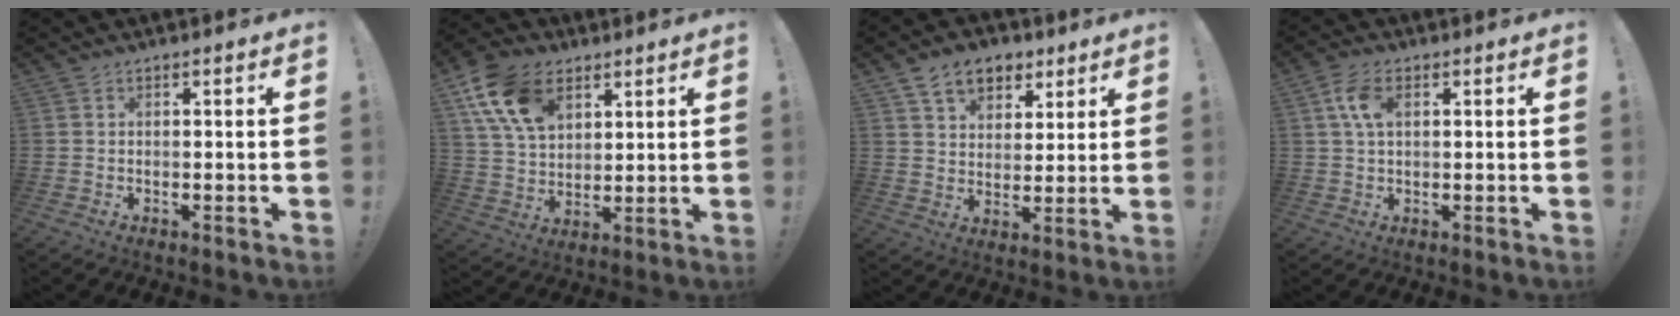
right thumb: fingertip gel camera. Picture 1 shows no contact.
{"total": 15.6, "force": [7.9, 10.4, 8.6], "torque": [-0.146, -0.024, 0.154]}
{"total": 10.9, "force": [6.2, 7.6, 4.7], "torque": [-0.062, -0.029, 0.118]}
{"total": 6.6, "force": [1.9, 3.8, 5.1], "torque": [-0.098, 0.004, 0.034]}